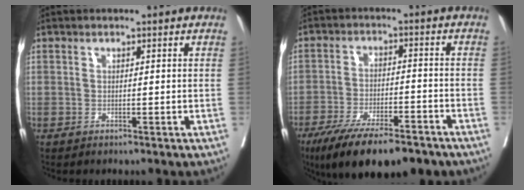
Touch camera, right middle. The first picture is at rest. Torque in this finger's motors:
{"motor_torque": [1.19, -0.95, 0.45, 0.21]}